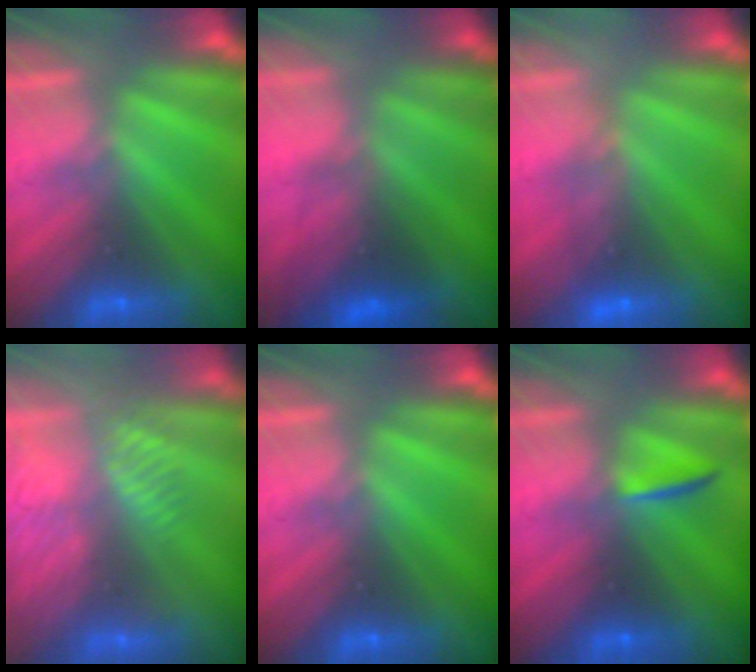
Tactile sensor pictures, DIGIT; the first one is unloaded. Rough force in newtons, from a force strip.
{"total": 2.3}
{"total": 3.9}
{"total": 3.4}
{"total": 0.0}
{"total": 2.0}